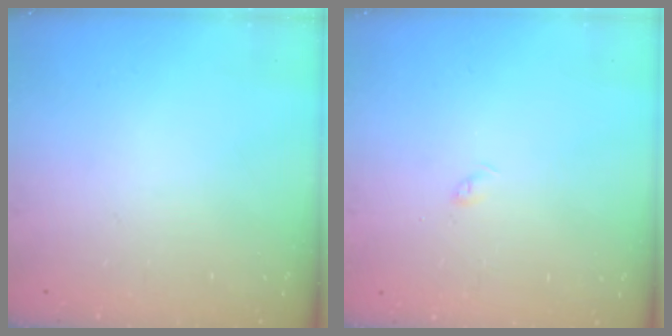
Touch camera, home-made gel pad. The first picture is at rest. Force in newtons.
{"total": 2.4, "press": 2.3, "slide": 0.3}